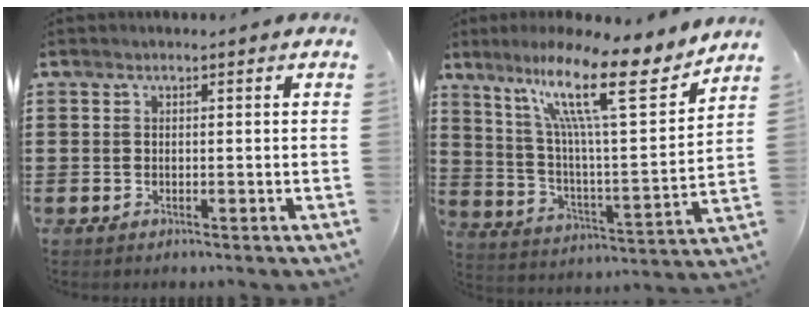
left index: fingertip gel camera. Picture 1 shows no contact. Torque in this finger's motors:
{"motor_torque": [1.87, -0.27, 1.00, 0.21]}